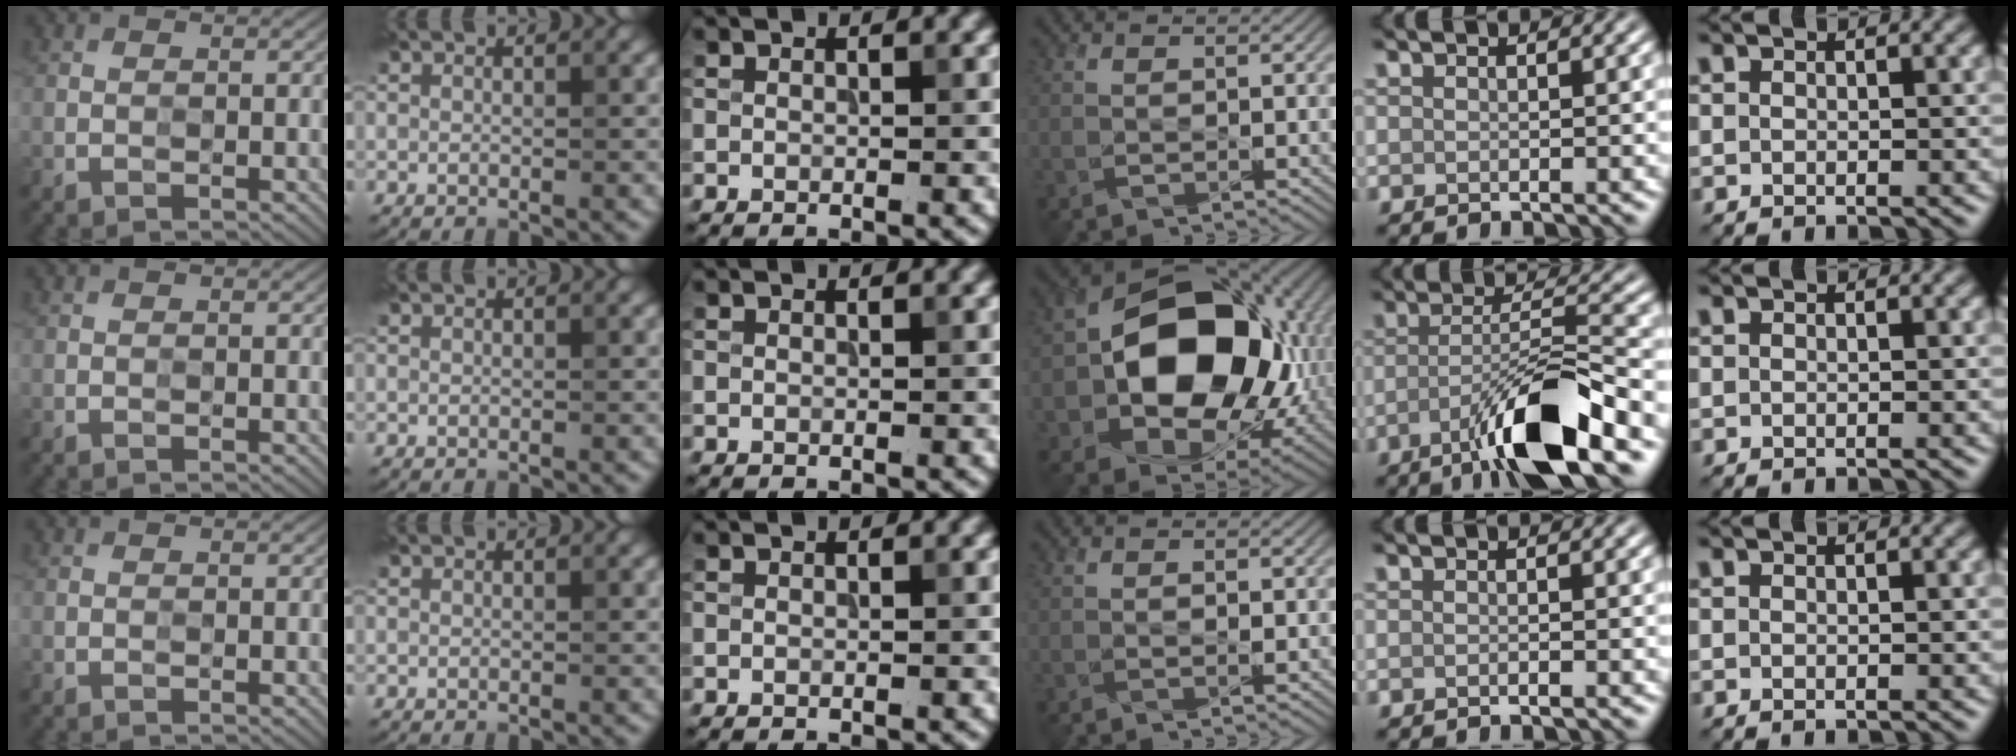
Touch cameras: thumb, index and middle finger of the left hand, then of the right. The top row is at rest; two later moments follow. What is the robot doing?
{"motion": "press", "object": "stopwatch"}